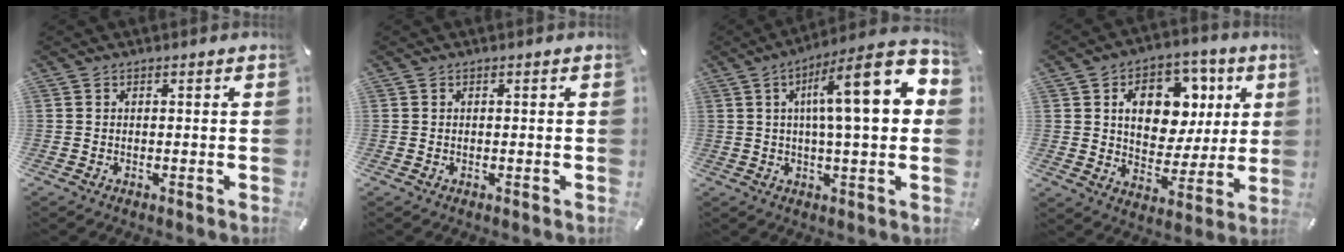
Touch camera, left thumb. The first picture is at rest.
{"total": 0.0}
{"total": 20.6, "force": [5.4, 4.9, 19.2], "torque": [-0.288, -0.026, 0.069]}
{"total": 15.0, "force": [5.0, 11.3, 8.6], "torque": [-0.126, -0.014, 0.092]}